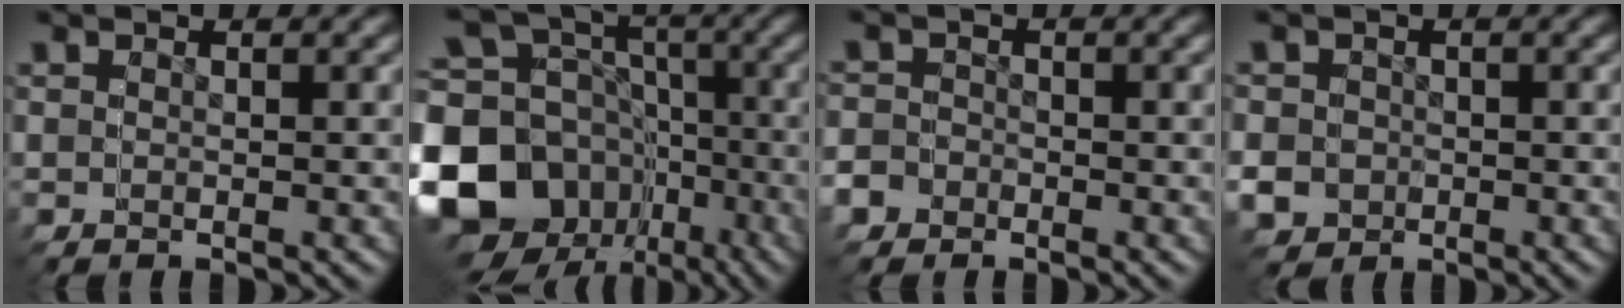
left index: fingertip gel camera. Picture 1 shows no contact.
{"total": 12.9, "force": [-5.0, 9.7, 6.9], "torque": [-0.131, -0.068, -0.061]}
{"total": 3.5, "force": [-1.5, 2.3, -2.0], "torque": [0.002, -0.027, -0.019]}
{"total": 3.9, "force": [0.1, 3.9, -0.6], "torque": [-0.011, -0.020, 0.007]}